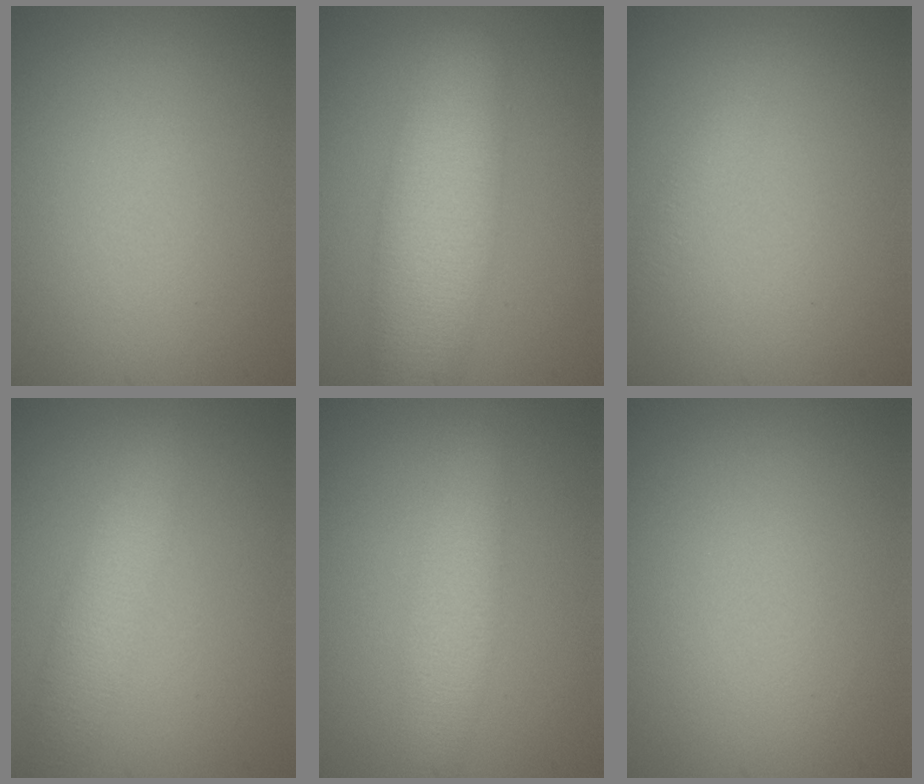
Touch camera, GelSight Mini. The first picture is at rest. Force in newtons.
{"total": 7.3, "press": 7.3, "slide": 0.4}
{"total": 1.1, "press": 1.1, "slide": 0.0}
{"total": 3.3, "press": 3.3, "slide": 0.1}
{"total": 3.3, "press": 3.3, "slide": 0.1}
{"total": 0.0}